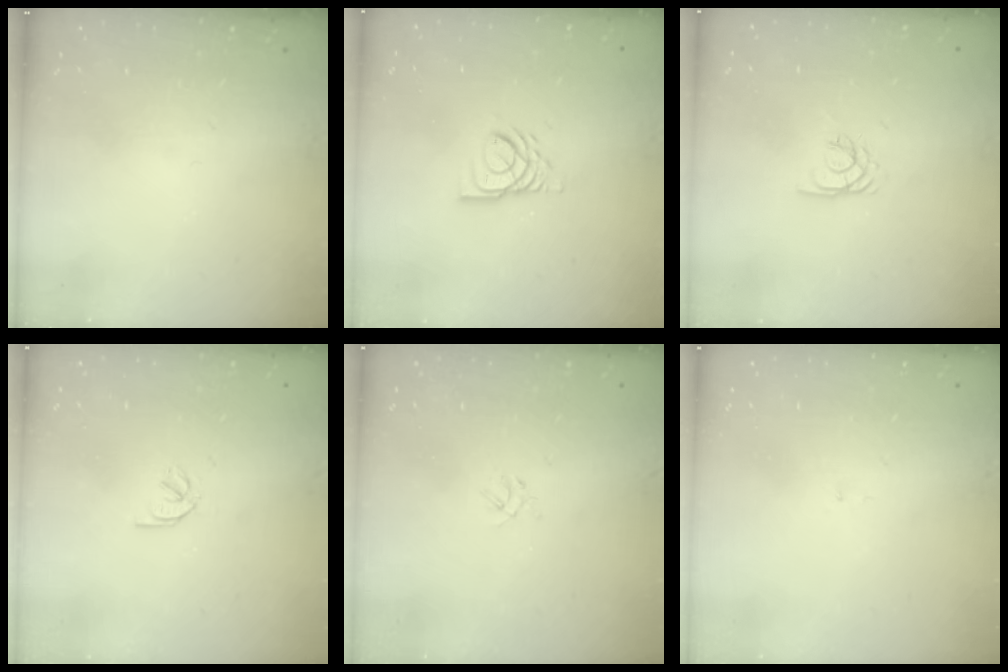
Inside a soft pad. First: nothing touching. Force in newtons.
{"total": 7.5, "press": 7.5, "slide": 0.7}
{"total": 2.1, "press": 2.1, "slide": 0.4}
{"total": 1.9, "press": 1.9, "slide": 0.3}
{"total": 2.0, "press": 2.0, "slide": 0.4}
{"total": 0.8, "press": 0.8, "slide": 0.1}